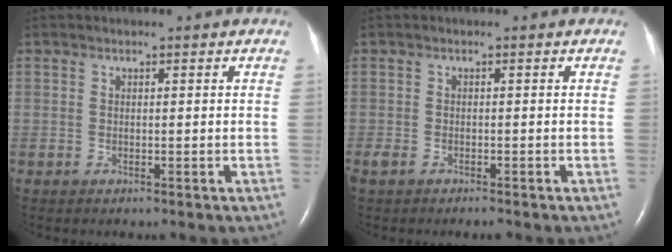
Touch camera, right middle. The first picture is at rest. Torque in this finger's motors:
{"motor_torque": [0.30, -0.24, -0.04, 0.00]}